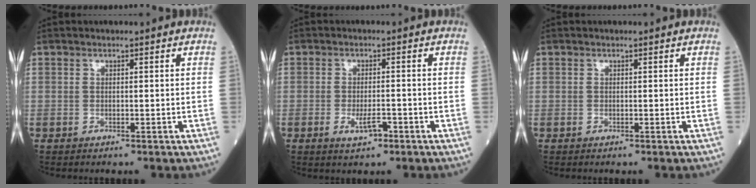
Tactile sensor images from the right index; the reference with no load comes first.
{"total": 3.2, "force": [-1.5, 1.1, 2.6], "torque": [-0.046, 0.000, -0.022]}
{"total": 0.0}